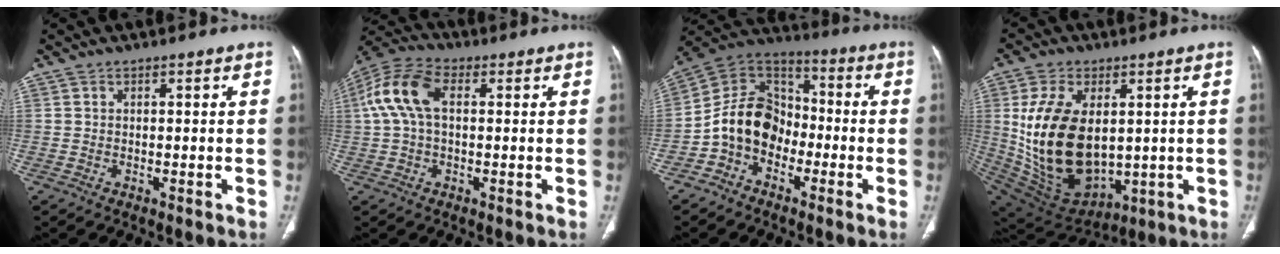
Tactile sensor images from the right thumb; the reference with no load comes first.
{"total": 11.0, "force": [1.8, 6.5, 8.7], "torque": [-0.194, 0.035, 0.029]}
{"total": 12.8, "force": [-4.0, 10.0, 7.0], "torque": [-0.105, 0.065, -0.088]}
{"total": 22.0, "force": [1.7, 13.4, 17.3], "torque": [-0.324, -0.023, 0.063]}